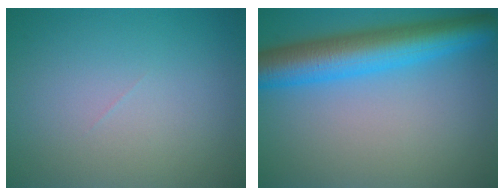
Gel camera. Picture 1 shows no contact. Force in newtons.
{"total": 7.8, "press": 7.8, "slide": 0.1}